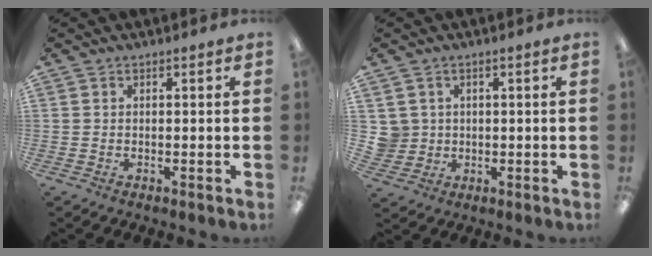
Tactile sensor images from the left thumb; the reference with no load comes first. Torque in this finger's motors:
{"motor_torque": [-0.15, 0.15, -0.10, -0.10, 0.00]}